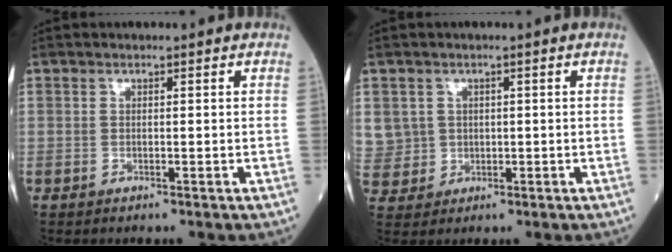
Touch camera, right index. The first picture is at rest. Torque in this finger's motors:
{"motor_torque": [0.59, -0.53, 0.28, 0.09]}